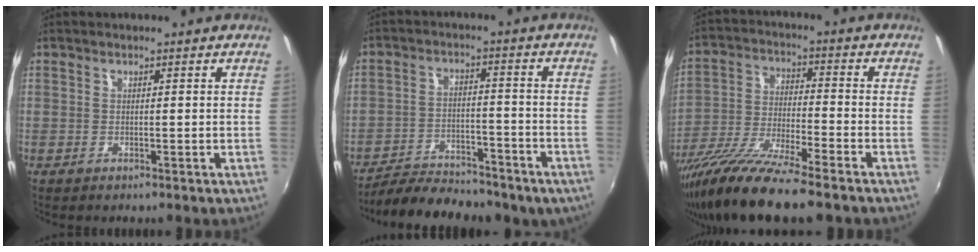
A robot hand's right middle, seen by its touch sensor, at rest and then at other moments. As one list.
[{"total": 16.0, "force": [-13.0, 5.9, 7.3], "torque": [-0.153, -0.019, -0.184]}, {"total": 16.0, "force": [-12.3, 1.7, 10.1], "torque": [-0.200, -0.040, -0.226]}]